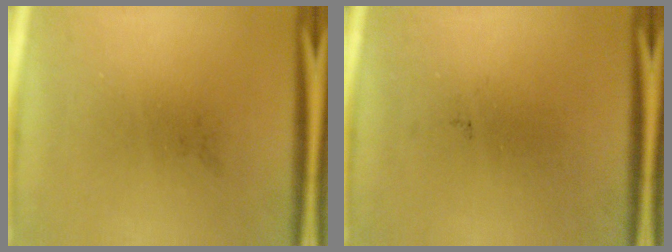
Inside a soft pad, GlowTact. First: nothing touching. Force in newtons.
{"total": 0.0}